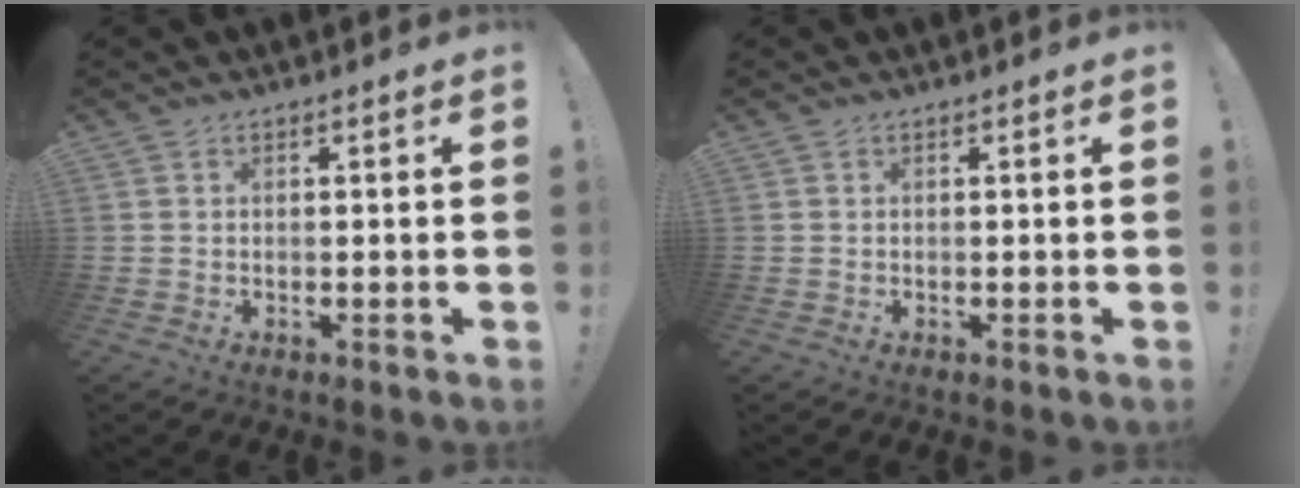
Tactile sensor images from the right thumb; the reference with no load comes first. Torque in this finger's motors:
{"motor_torque": [0.00, 0.00, 0.00, 0.00, 0.00]}